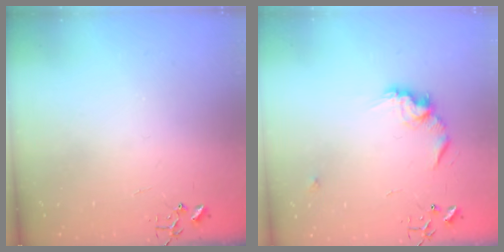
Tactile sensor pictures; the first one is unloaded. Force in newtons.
{"total": 11.9, "press": 11.8, "slide": 1.0}